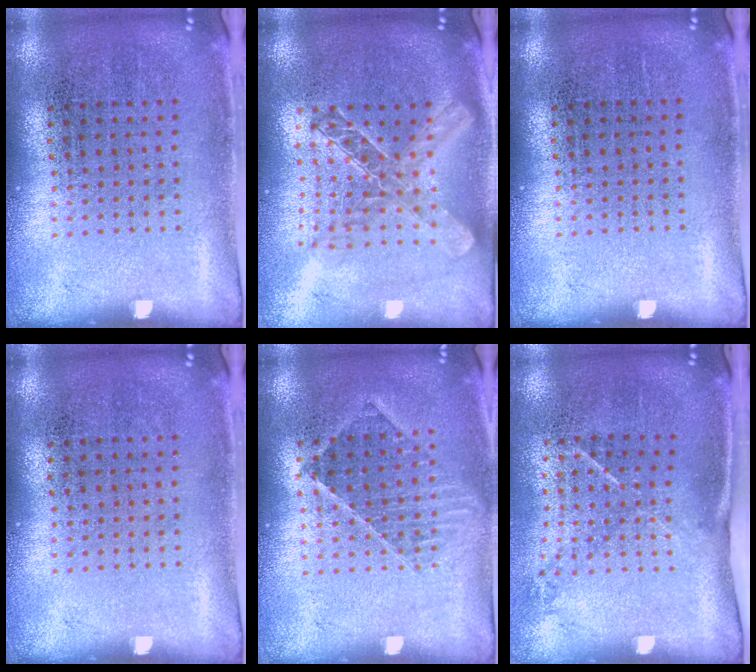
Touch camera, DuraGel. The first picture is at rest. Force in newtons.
{"total": 1.9, "press": 1.6, "slide": 1.1}
{"total": 0.0}
{"total": 0.0}
{"total": 1.2, "press": 1.1, "slide": 0.5}
{"total": 1.5, "press": 1.0, "slide": 1.1}